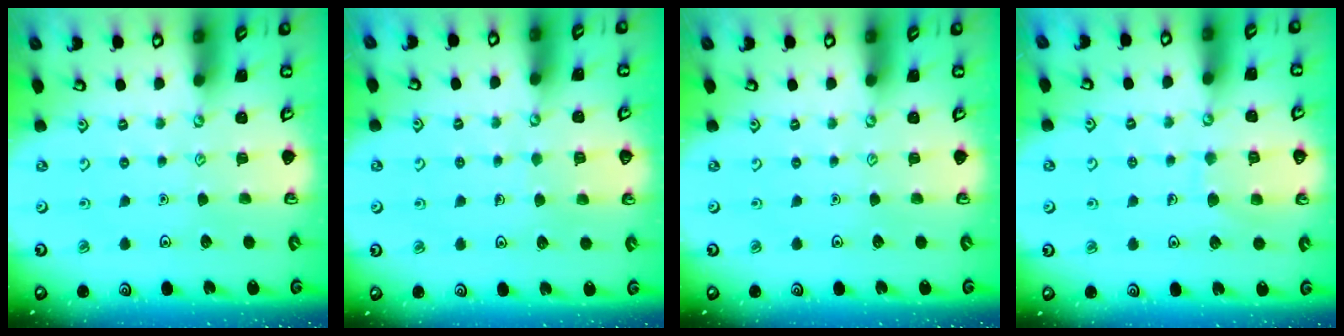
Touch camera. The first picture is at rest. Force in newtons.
{"total": 3.0, "press": 3.0, "slide": 0.2}
{"total": 0.0}
{"total": 7.9, "press": 7.9, "slide": 0.4}